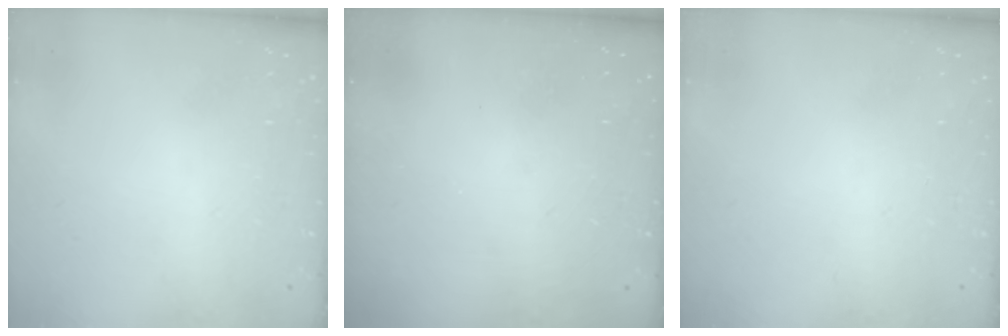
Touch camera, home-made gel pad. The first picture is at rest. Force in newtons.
{"total": 3.1, "press": 3.1, "slide": 0.1}
{"total": 0.0}